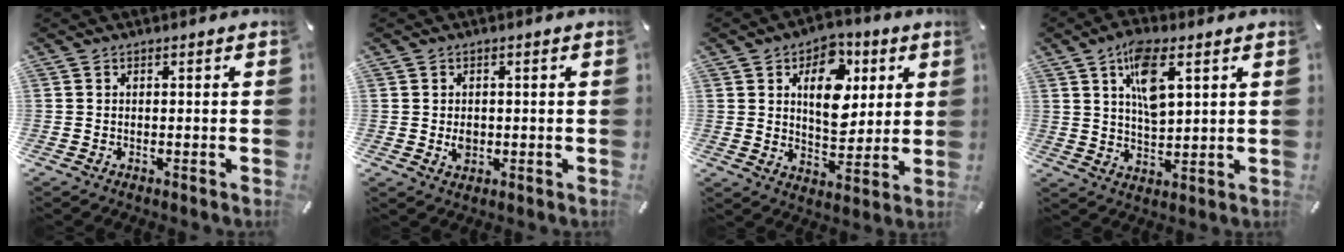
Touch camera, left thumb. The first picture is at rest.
{"total": 2.6, "force": [-0.1, 2.2, 1.3], "torque": [-0.018, 0.000, -0.004]}
{"total": 13.4, "force": [4.6, 9.3, 8.5], "torque": [-0.104, -0.014, 0.075]}
{"total": 9.9, "force": [4.7, 4.3, 7.6], "torque": [-0.132, -0.008, 0.081]}